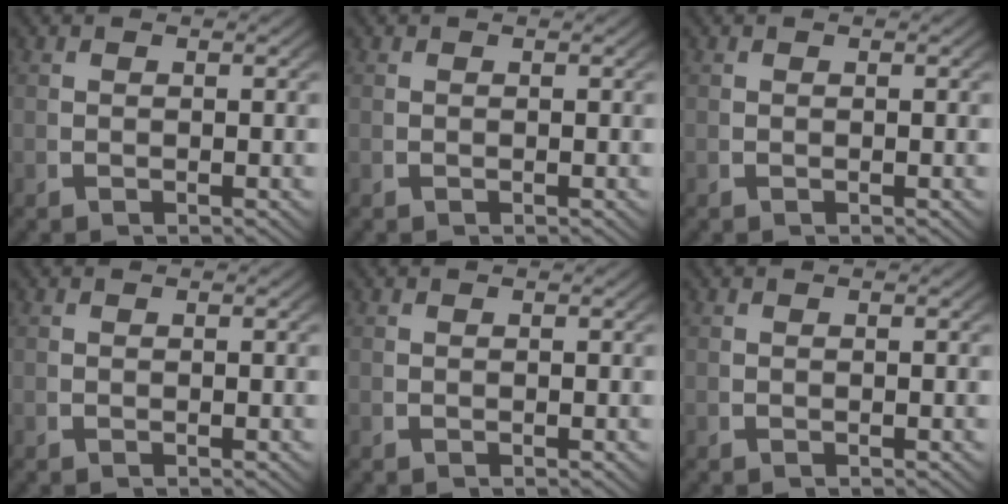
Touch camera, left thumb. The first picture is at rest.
{"total": 0.0}
{"total": 0.0}
{"total": 0.0}
{"total": 0.0}
{"total": 0.0}